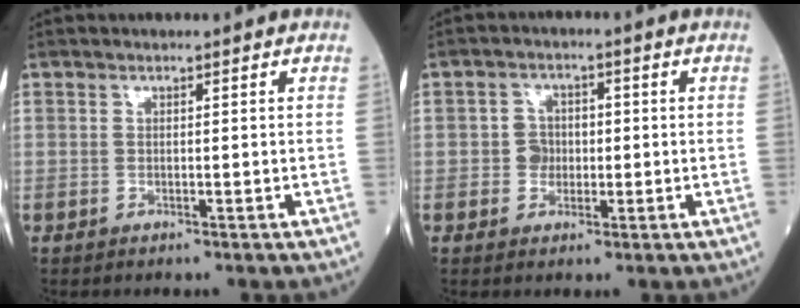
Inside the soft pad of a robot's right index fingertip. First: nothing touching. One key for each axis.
{"total": 3.4, "fx": -0.3, "fy": 3.0, "fz": 1.6, "tx": -0.022, "ty": 0.010, "tz": -0.009}